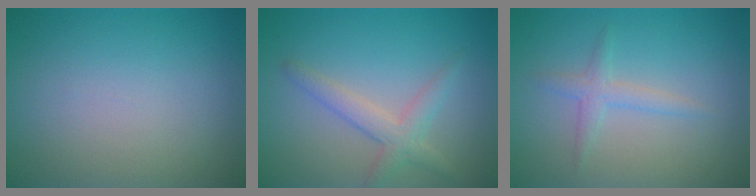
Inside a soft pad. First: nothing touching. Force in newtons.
{"total": 2.8, "press": 2.8, "slide": 0.2}
{"total": 1.7, "press": 1.7, "slide": 0.1}